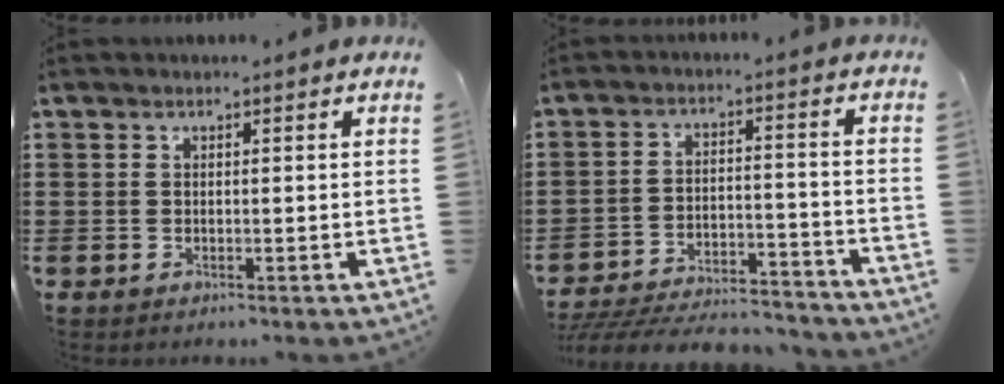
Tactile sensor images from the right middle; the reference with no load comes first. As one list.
[{"total": 6.5, "force": [-6.2, 0.9, 1.7], "torque": [-0.040, 0.005, -0.127]}]